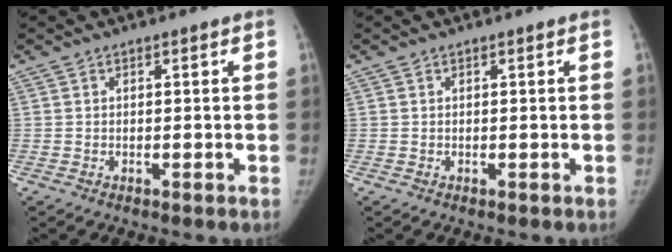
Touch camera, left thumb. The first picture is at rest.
{"total": 0.0}